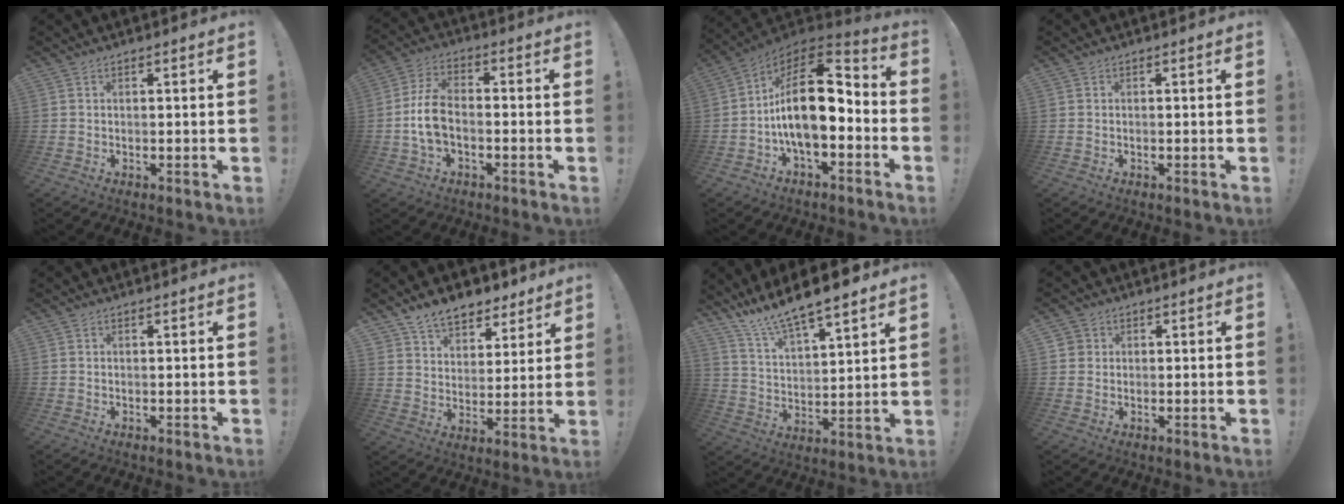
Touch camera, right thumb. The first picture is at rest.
{"total": 9.5, "force": [-2.0, 5.9, 7.2], "torque": [-0.154, 0.007, -0.034]}
{"total": 18.1, "force": [-1.0, 9.4, 15.5], "torque": [-0.262, 0.013, -0.012]}
{"total": 0.0}
{"total": 0.0}
{"total": 10.1, "force": [8.1, 5.6, 2.4], "torque": [-0.047, -0.058, 0.156]}
{"total": 11.4, "force": [10.5, 1.3, 4.2], "torque": [-0.097, -0.088, 0.185]}
{"total": 2.2, "force": [0.6, 2.1, 0.3], "torque": [-0.007, 0.001, 0.012]}